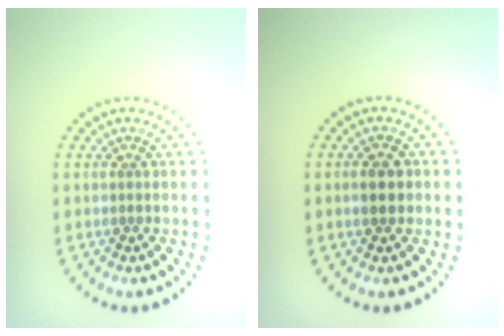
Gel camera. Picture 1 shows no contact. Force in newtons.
{"total": 2.3, "press": 2.3, "slide": 0.2}